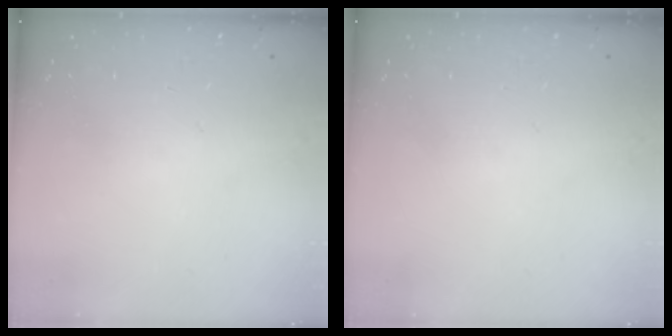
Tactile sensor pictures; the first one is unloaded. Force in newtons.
{"total": 0.0}